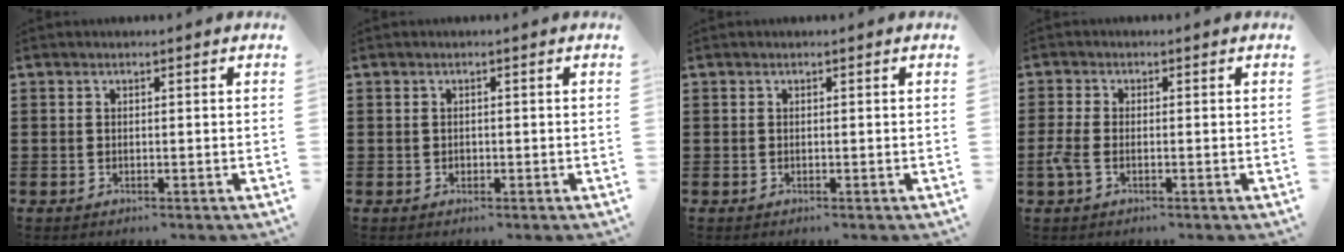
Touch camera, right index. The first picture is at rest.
{"total": 0.7, "force": [0.0, 0.6, 0.3], "torque": [-0.008, 0.003, 0.000]}
{"total": 0.0}
{"total": 2.6, "force": [-1.3, 1.0, 2.0], "torque": [-0.062, -0.010, -0.032]}